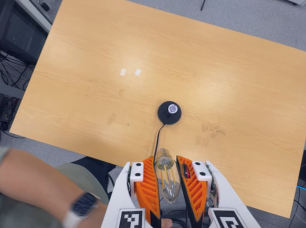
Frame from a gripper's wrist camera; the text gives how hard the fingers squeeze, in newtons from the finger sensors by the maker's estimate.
{"total": 19.1, "left": 20.0, "right": 18.2}